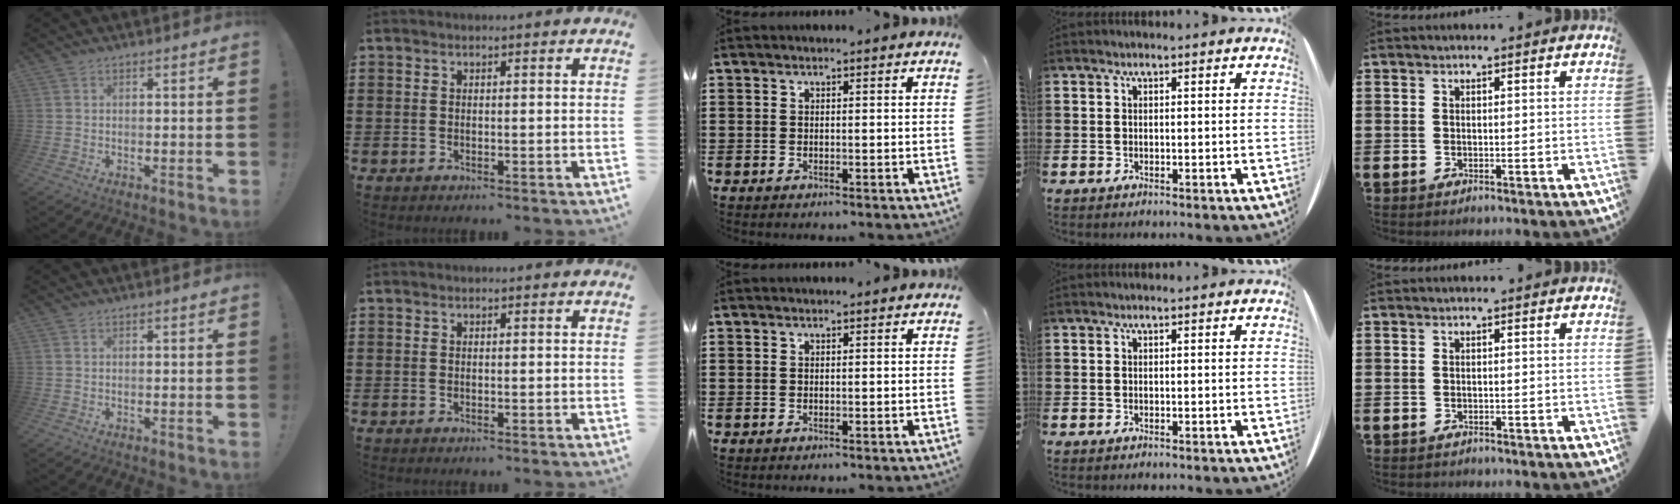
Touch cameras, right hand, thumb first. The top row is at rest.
{}